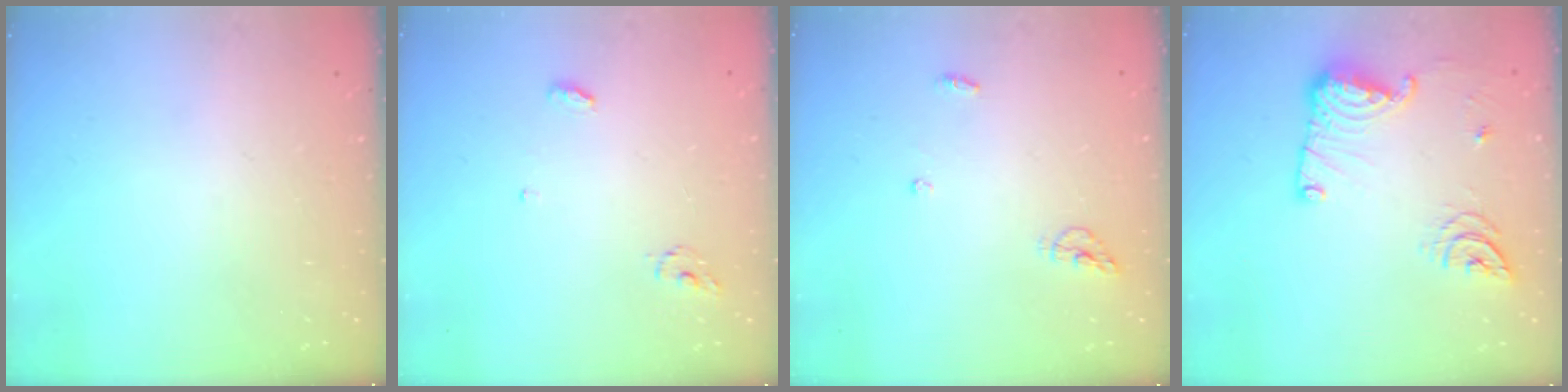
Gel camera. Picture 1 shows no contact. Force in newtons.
{"total": 3.6, "press": 3.5, "slide": 0.3}
{"total": 4.7, "press": 4.7, "slide": 0.2}
{"total": 14.3, "press": 14.2, "slide": 1.4}